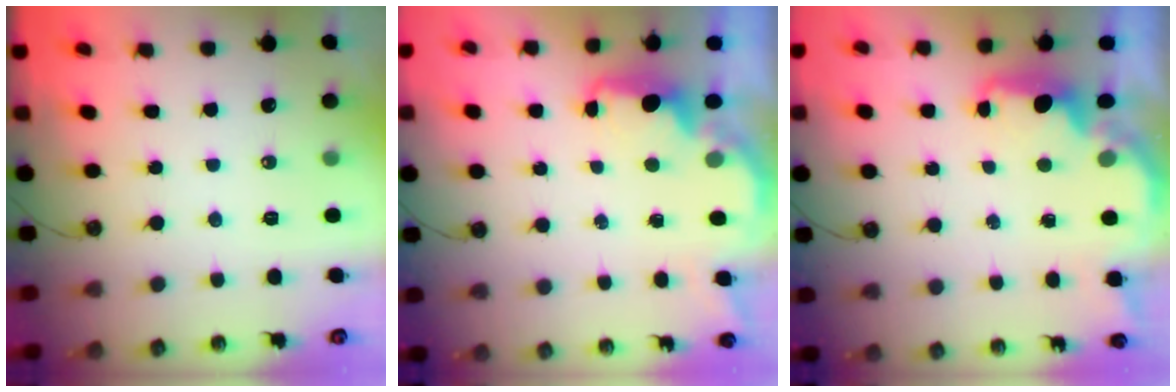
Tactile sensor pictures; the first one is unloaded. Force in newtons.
{"total": 2.2, "press": 2.0, "slide": 0.9}
{"total": 2.0, "press": 1.9, "slide": 0.8}